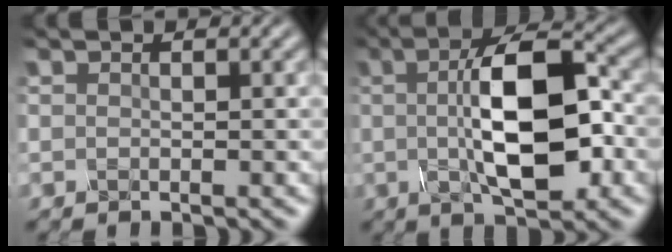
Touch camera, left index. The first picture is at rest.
{"total": 9.6, "force": [0.1, 3.5, 8.9], "torque": [-0.147, 0.010, 0.000]}